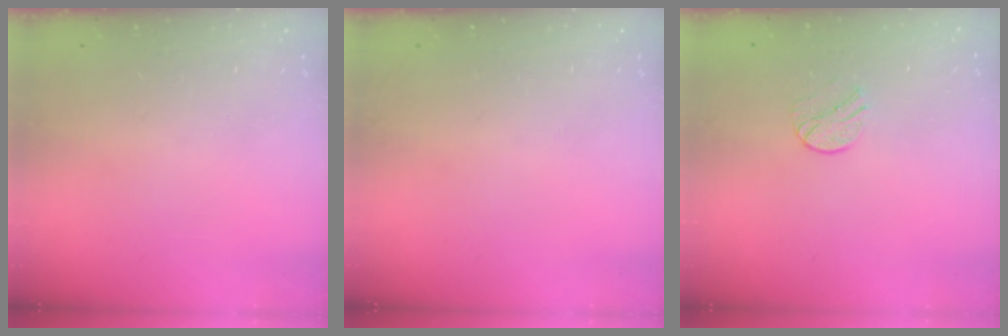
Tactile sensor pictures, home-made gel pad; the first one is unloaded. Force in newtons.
{"total": 0.0}
{"total": 6.6, "press": 6.6, "slide": 0.7}